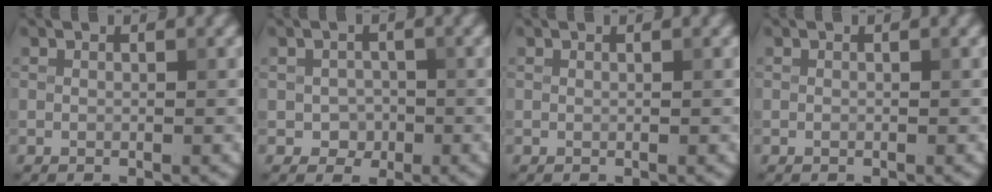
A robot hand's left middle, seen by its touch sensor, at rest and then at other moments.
{"total": 1.8, "force": [-0.5, 1.6, 0.6], "torque": [-0.004, -0.002, -0.010]}
{"total": 0.0}
{"total": 0.0}